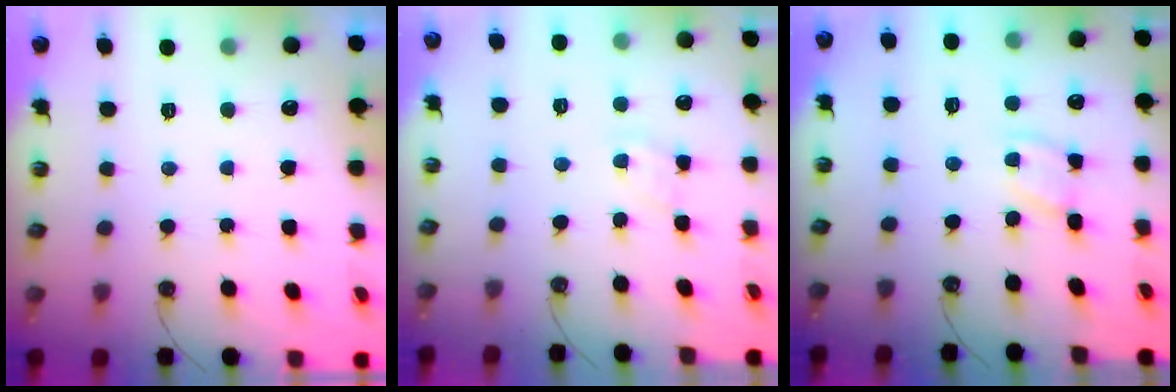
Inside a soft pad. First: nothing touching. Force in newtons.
{"total": 3.2, "press": 3.2, "slide": 0.4}
{"total": 2.5, "press": 2.5, "slide": 0.1}